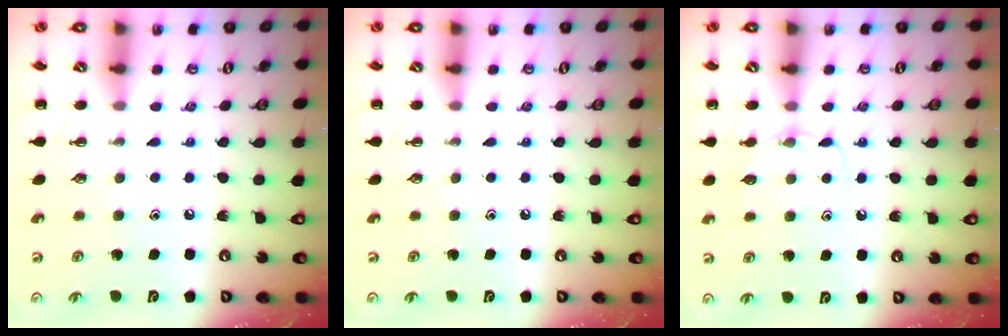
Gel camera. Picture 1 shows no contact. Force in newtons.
{"total": 0.0}
{"total": 5.5, "press": 5.2, "slide": 1.7}